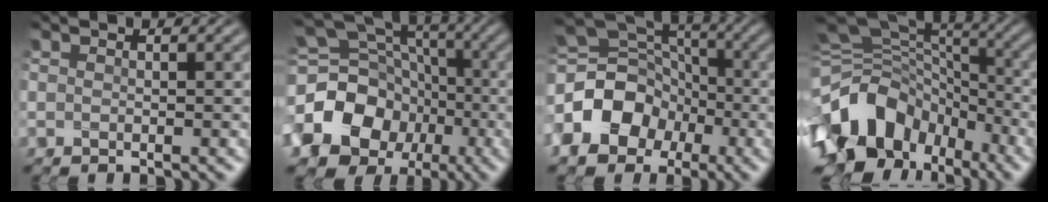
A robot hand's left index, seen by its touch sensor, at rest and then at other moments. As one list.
[{"total": 16.1, "force": [-4.3, 13.8, 7.1], "torque": [-0.161, -0.005, -0.082]}, {"total": 9.2, "force": [-3.1, 7.2, 4.9], "torque": [-0.096, 0.003, -0.064]}, {"total": 13.2, "force": [-6.3, 8.8, 7.4], "torque": [-0.163, 0.008, -0.118]}]